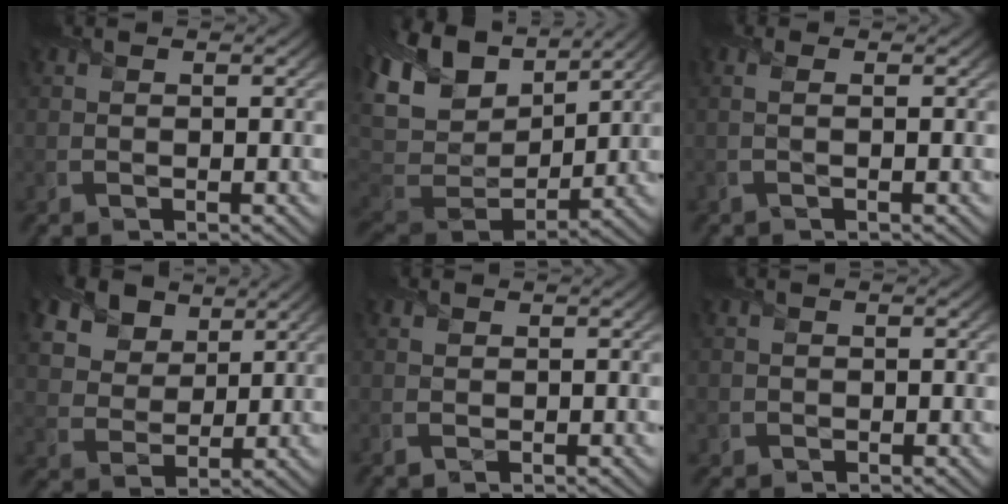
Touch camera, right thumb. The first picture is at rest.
{"total": 13.7, "force": [6.3, 8.6, 8.7], "torque": [-0.234, 0.027, 0.114]}
{"total": 1.4, "force": [0.1, 0.2, 1.4], "torque": [-0.027, 0.005, -0.004]}
{"total": 11.6, "force": [7.1, 7.5, 5.2], "torque": [-0.183, 0.008, 0.142]}
{"total": 0.9, "force": [0.1, 0.7, 0.6], "torque": [-0.015, 0.000, 0.003]}
{"total": 1.0, "force": [-0.4, 0.9, 0.0], "torque": [0.005, -0.005, -0.012]}